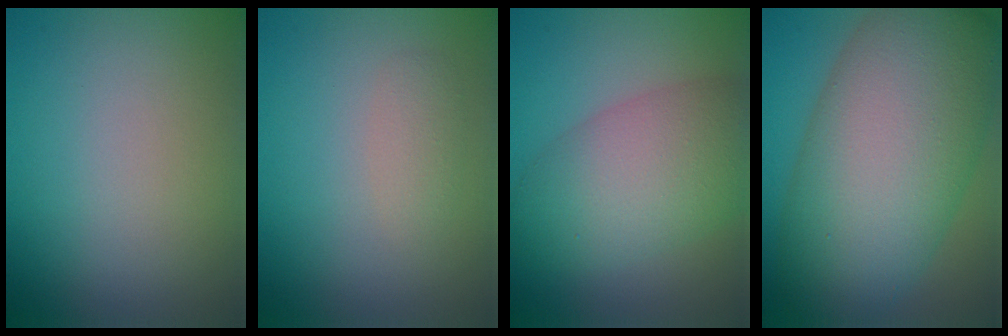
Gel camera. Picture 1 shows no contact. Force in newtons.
{"total": 1.3, "press": 1.3, "slide": 0.1}
{"total": 7.2, "press": 7.2, "slide": 0.2}
{"total": 14.3, "press": 14.3, "slide": 0.6}